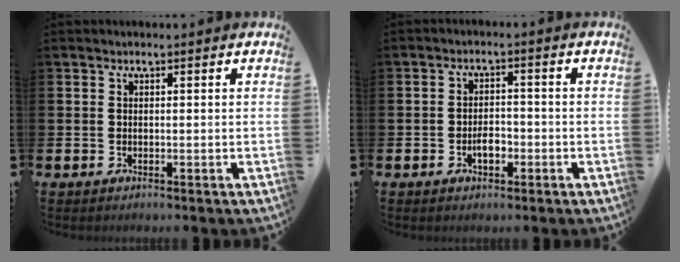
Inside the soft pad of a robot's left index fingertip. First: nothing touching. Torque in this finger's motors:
{"motor_torque": [0.10, 0.24, 0.10, 0.03]}